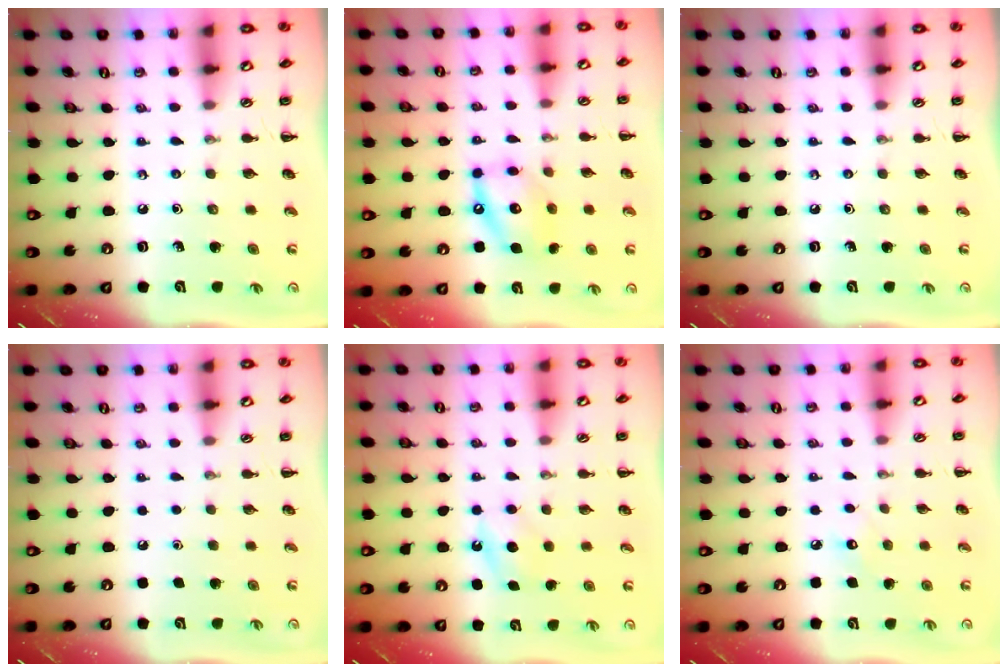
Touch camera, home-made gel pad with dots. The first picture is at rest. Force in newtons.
{"total": 12.6, "press": 12.4, "slide": 2.6}
{"total": 0.0}
{"total": 1.6, "press": 1.6, "slide": 0.1}
{"total": 5.2, "press": 5.0, "slide": 1.5}
{"total": 5.0, "press": 4.9, "slide": 1.1}